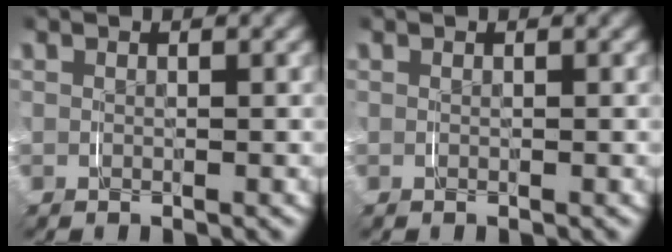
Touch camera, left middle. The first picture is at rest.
{"total": 0.0}